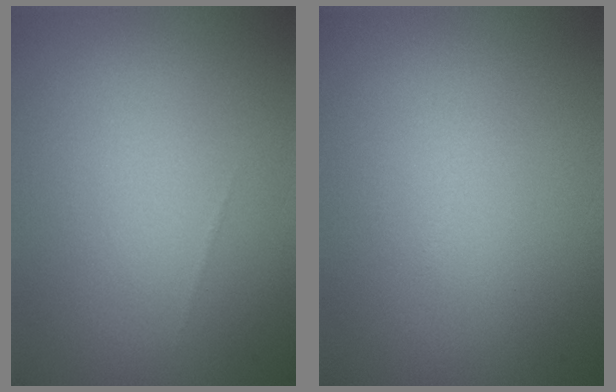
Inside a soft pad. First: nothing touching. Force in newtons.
{"total": 0.0}